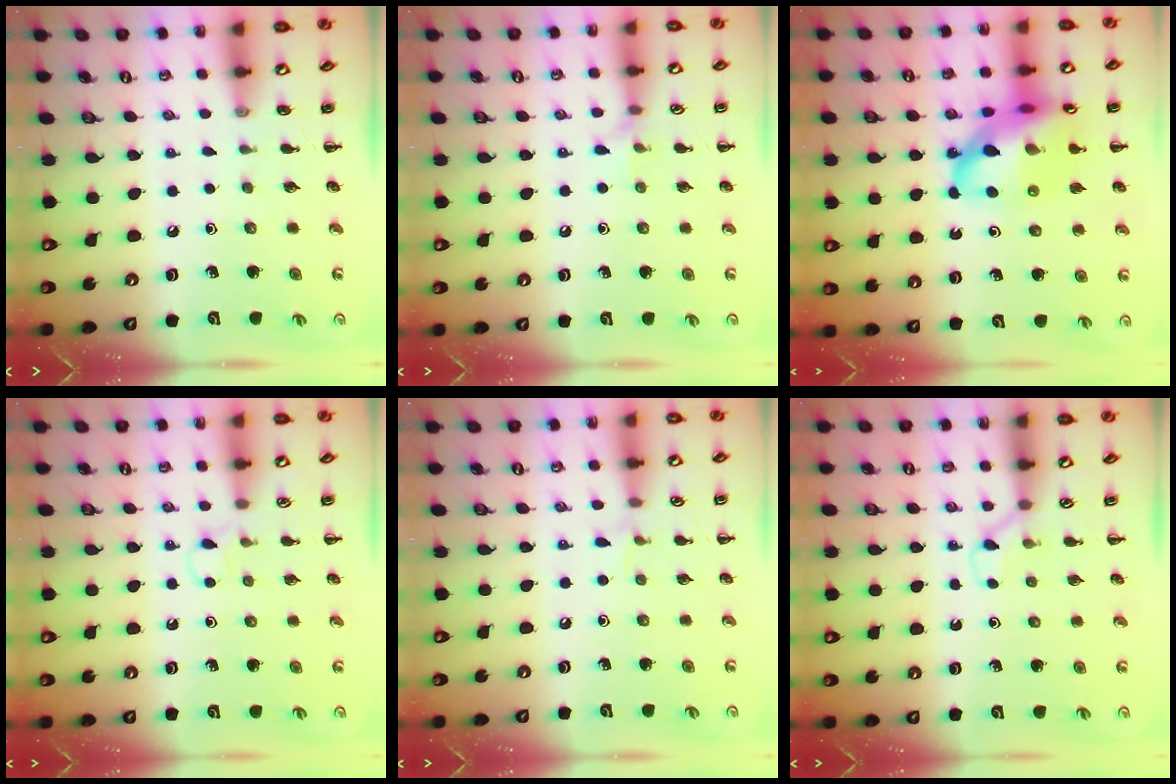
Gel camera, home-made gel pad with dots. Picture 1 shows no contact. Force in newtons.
{"total": 5.4, "press": 5.2, "slide": 1.5}
{"total": 20.5, "press": 20.0, "slide": 4.3}
{"total": 2.8, "press": 2.6, "slide": 1.2}
{"total": 3.9, "press": 3.6, "slide": 1.5}
{"total": 2.1, "press": 2.0, "slide": 0.8}